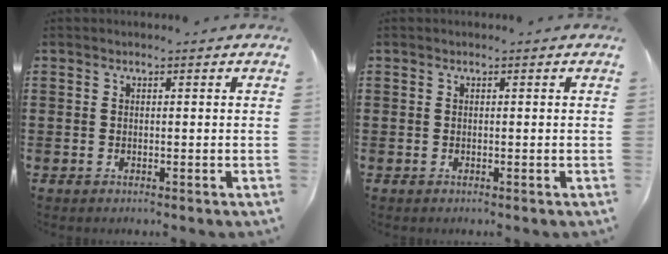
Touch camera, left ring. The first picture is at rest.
{"total": 0.0}